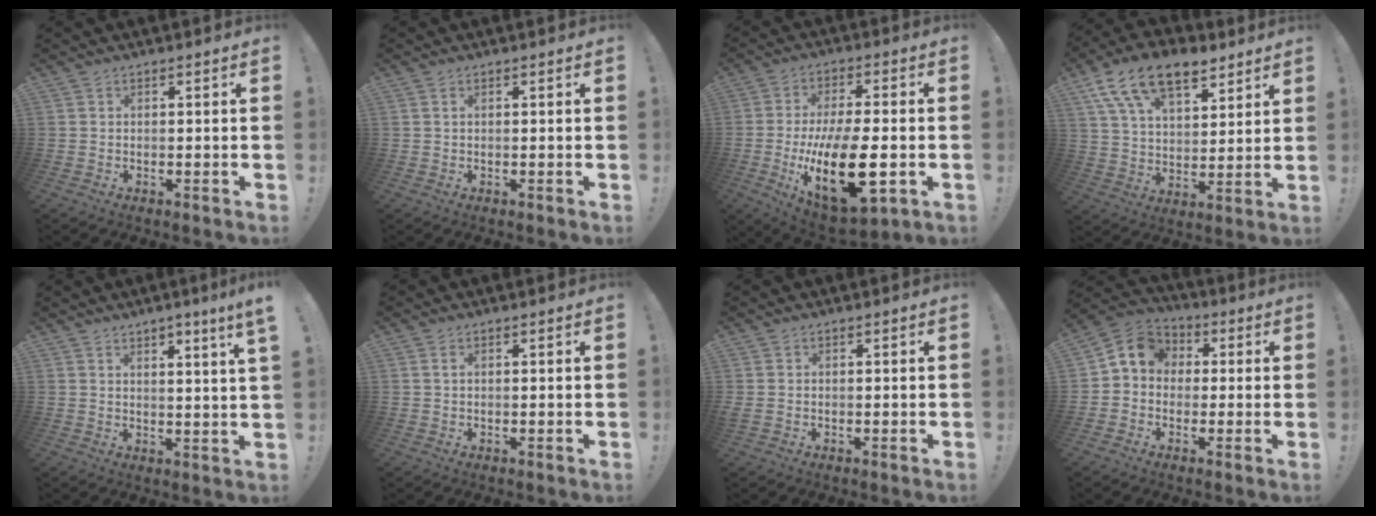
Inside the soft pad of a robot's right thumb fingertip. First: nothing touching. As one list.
[{"total": 0.7, "force": [0.4, 0.2, 0.6], "torque": [-0.017, 0.004, 0.008]}, {"total": 22.6, "force": [-4.4, 9.8, 19.9], "torque": [-0.351, -0.002, -0.060]}, {"total": 16.5, "force": [10.4, 8.6, 9.5], "torque": [-0.170, -0.052, 0.190]}, {"total": 4.9, "force": [2.9, -0.8, 3.8], "torque": [-0.047, -0.021, 0.043]}, {"total": 1.1, "force": [0.5, 0.3, 1.0], "torque": [-0.025, 0.004, 0.009]}, {"total": 0.6, "force": [0.3, 0.3, 0.4], "torque": [-0.005, 0.001, 0.005]}, {"total": 7.9, "force": [0.7, 6.9, 3.8], "torque": [-0.053, 0.012, 0.019]}]